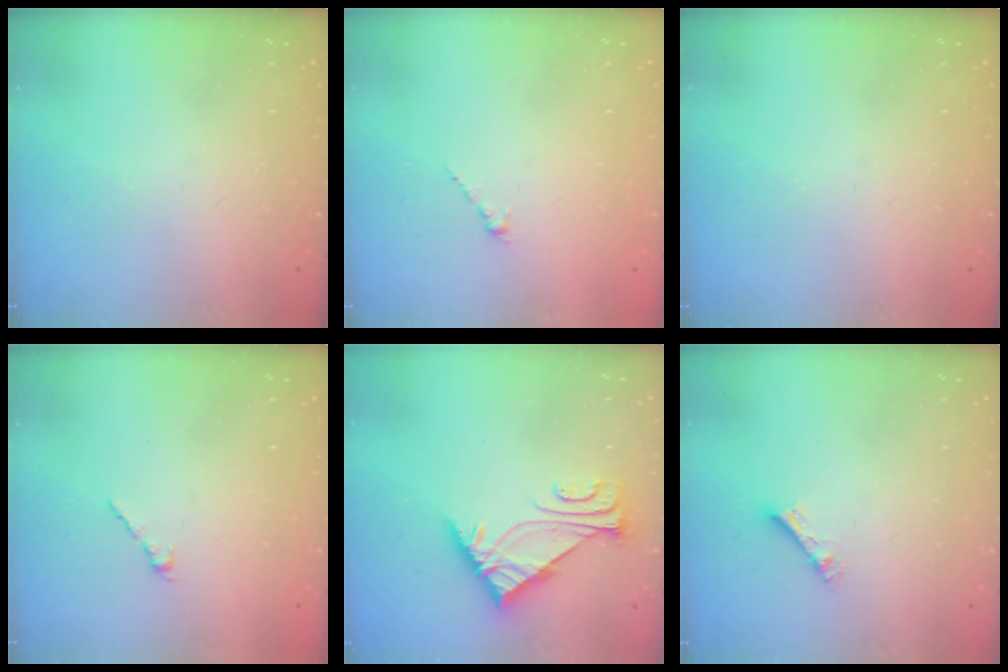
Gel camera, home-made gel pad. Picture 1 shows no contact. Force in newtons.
{"total": 0.0}
{"total": 0.0}
{"total": 2.1, "press": 2.0, "slide": 0.7}
{"total": 5.7, "press": 5.7, "slide": 0.6}
{"total": 4.4, "press": 4.4, "slide": 0.2}